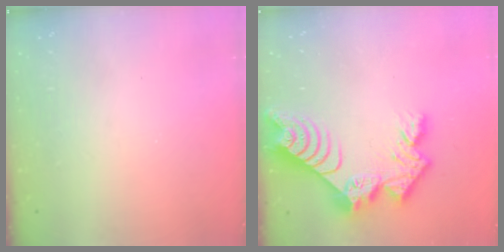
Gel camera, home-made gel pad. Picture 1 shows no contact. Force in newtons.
{"total": 14.2, "press": 14.1, "slide": 1.1}